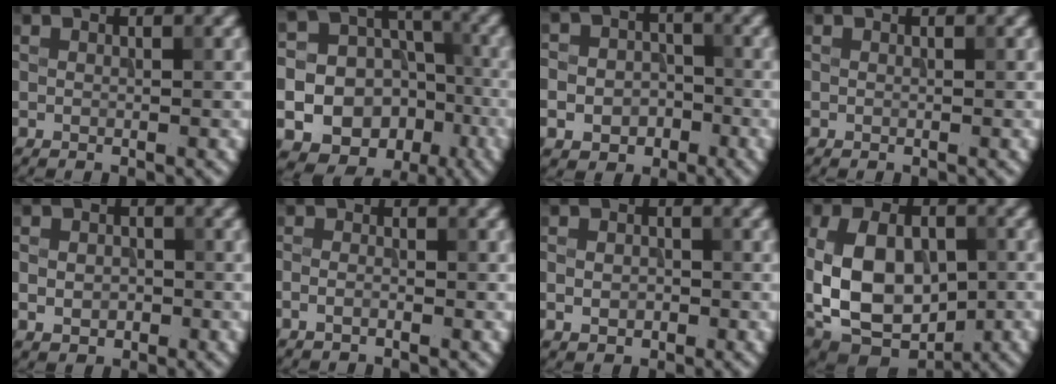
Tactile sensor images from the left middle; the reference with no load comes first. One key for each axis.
{"total": 23.4, "fx": -8.0, "fy": 21.3, "fz": 5.4, "tx": -0.139, "ty": -0.028, "tz": -0.145}
{"total": 6.6, "fx": -2.5, "fy": 5.8, "fz": 2.0, "tx": -0.027, "ty": -0.013, "tz": -0.051}
{"total": 0.0}
{"total": 2.7, "fx": -0.5, "fy": 2.2, "fz": 1.4, "tx": -0.023, "ty": -0.004, "tz": -0.013}
{"total": 1.1, "fx": -0.7, "fy": 0.5, "fz": 0.7, "tx": -0.016, "ty": 0.001, "tz": -0.017}
{"total": 2.2, "fx": -0.5, "fy": 1.8, "fz": 1.3, "tx": -0.021, "ty": -0.003, "tz": -0.013}
{"total": 14.3, "fx": -2.1, "fy": 10.1, "fz": 9.9, "tx": -0.180, "ty": -0.006, "tz": -0.028}